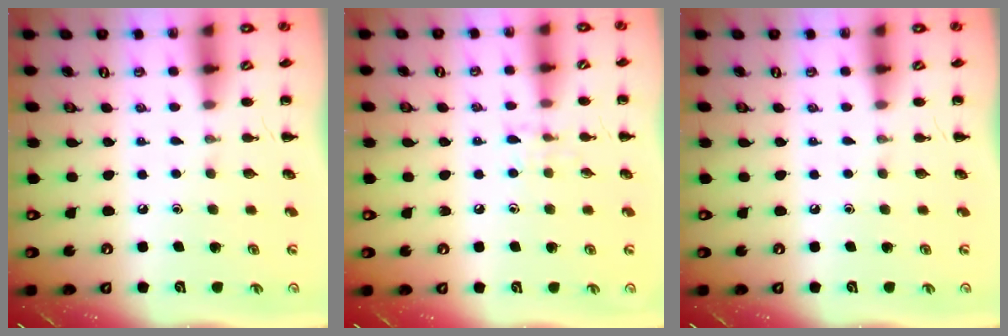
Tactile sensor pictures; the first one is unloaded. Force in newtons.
{"total": 5.5, "press": 5.2, "slide": 1.5}
{"total": 0.0}